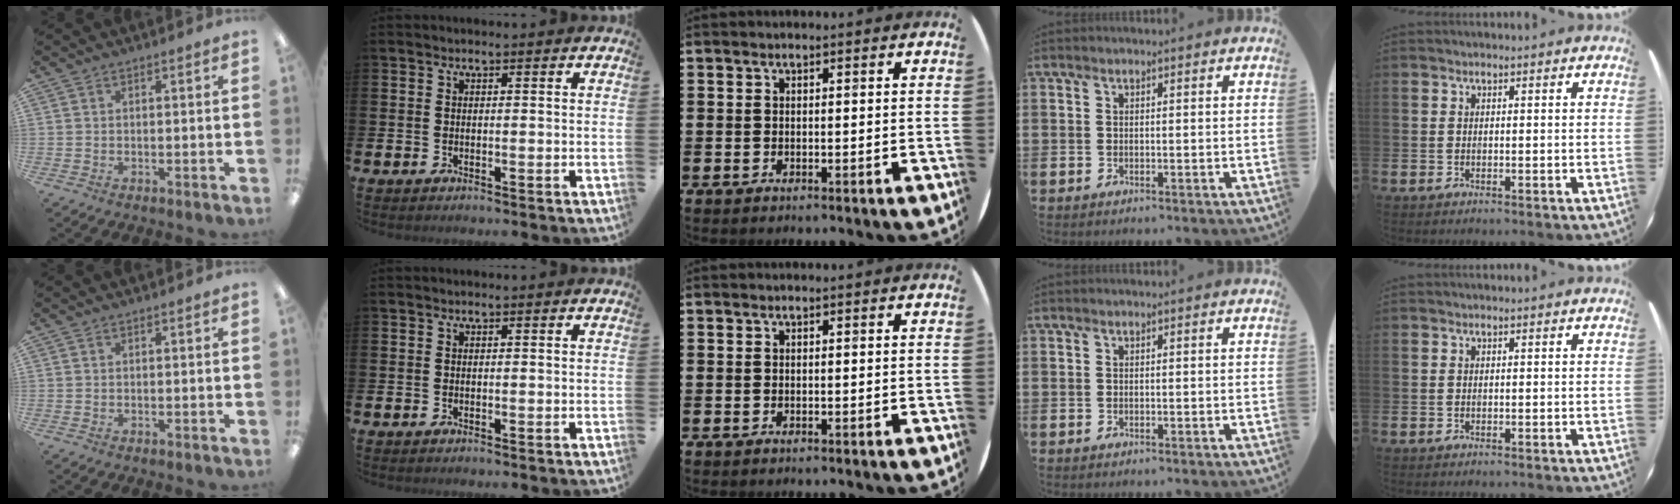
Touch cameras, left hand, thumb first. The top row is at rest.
{}